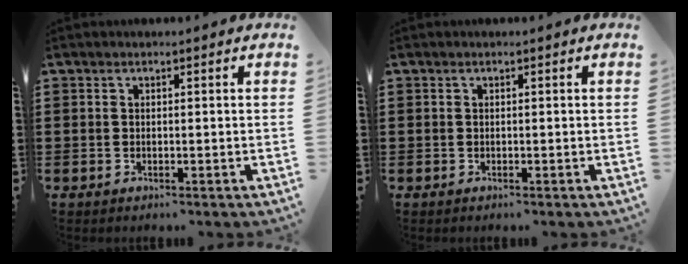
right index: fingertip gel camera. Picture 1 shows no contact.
{"total": 0.0}